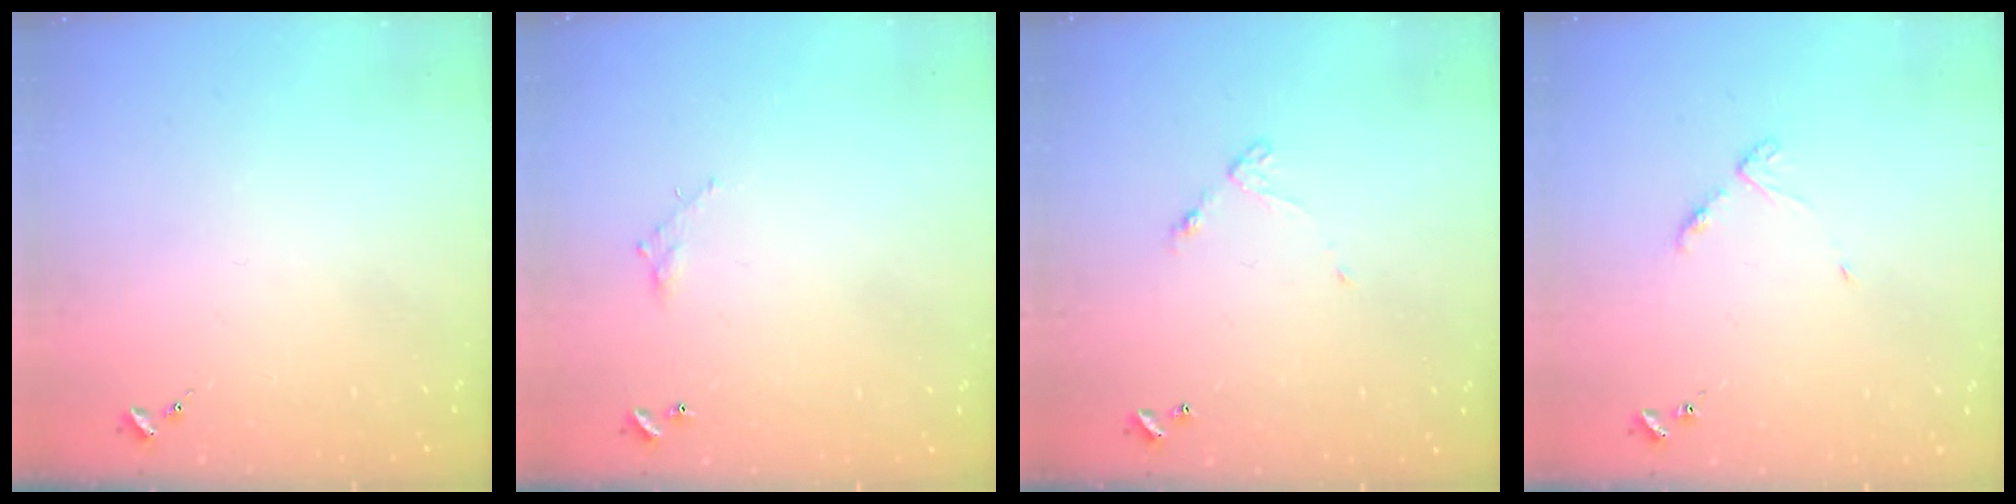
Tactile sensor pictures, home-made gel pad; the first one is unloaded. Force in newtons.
{"total": 3.5, "press": 3.5, "slide": 0.2}
{"total": 4.5, "press": 4.5, "slide": 0.3}
{"total": 4.4, "press": 4.3, "slide": 0.5}